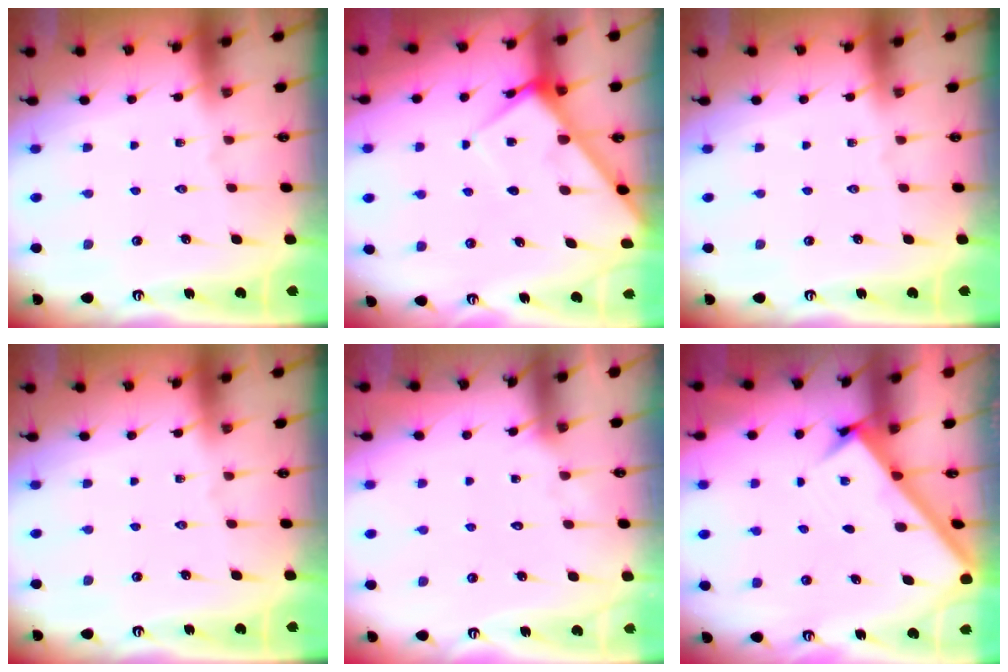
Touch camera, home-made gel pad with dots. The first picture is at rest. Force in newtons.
{"total": 5.3, "press": 5.2, "slide": 0.6}
{"total": 0.0}
{"total": 0.0}
{"total": 1.9, "press": 1.9, "slide": 0.1}
{"total": 2.5, "press": 2.5, "slide": 0.2}